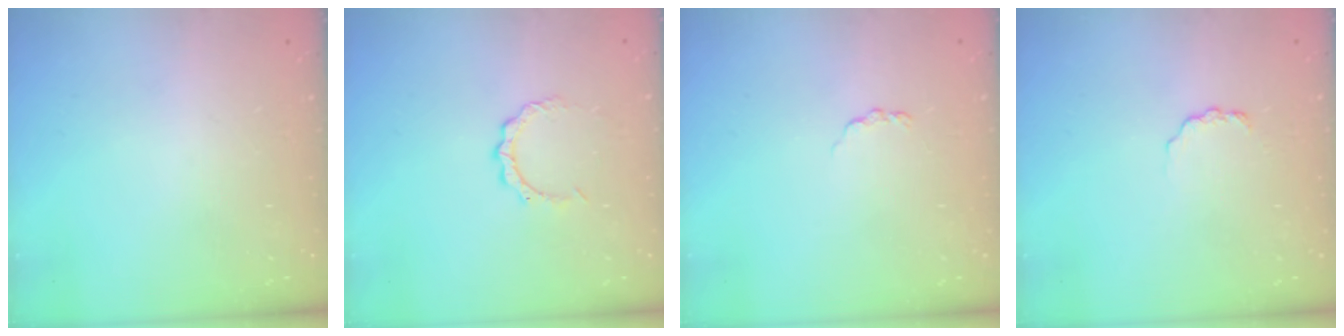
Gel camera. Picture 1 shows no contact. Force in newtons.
{"total": 3.0, "press": 3.0, "slide": 0.2}
{"total": 2.8, "press": 2.7, "slide": 0.4}
{"total": 2.6, "press": 2.6, "slide": 0.3}